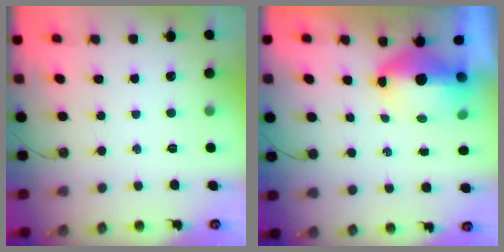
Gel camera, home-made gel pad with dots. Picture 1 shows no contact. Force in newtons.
{"total": 7.4, "press": 7.4, "slide": 0.9}